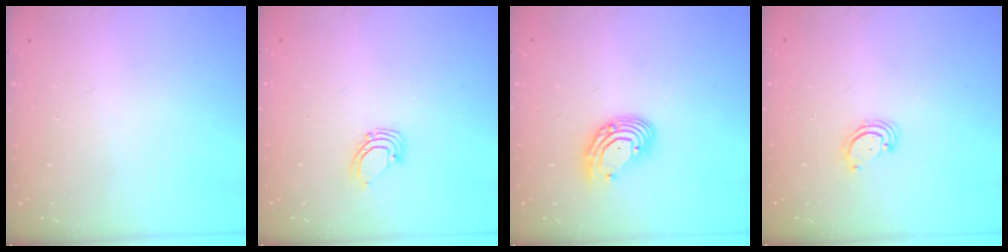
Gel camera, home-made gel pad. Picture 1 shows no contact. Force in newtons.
{"total": 2.9, "press": 2.9, "slide": 0.3}
{"total": 8.3, "press": 8.2, "slide": 0.7}
{"total": 2.3, "press": 2.3, "slide": 0.2}